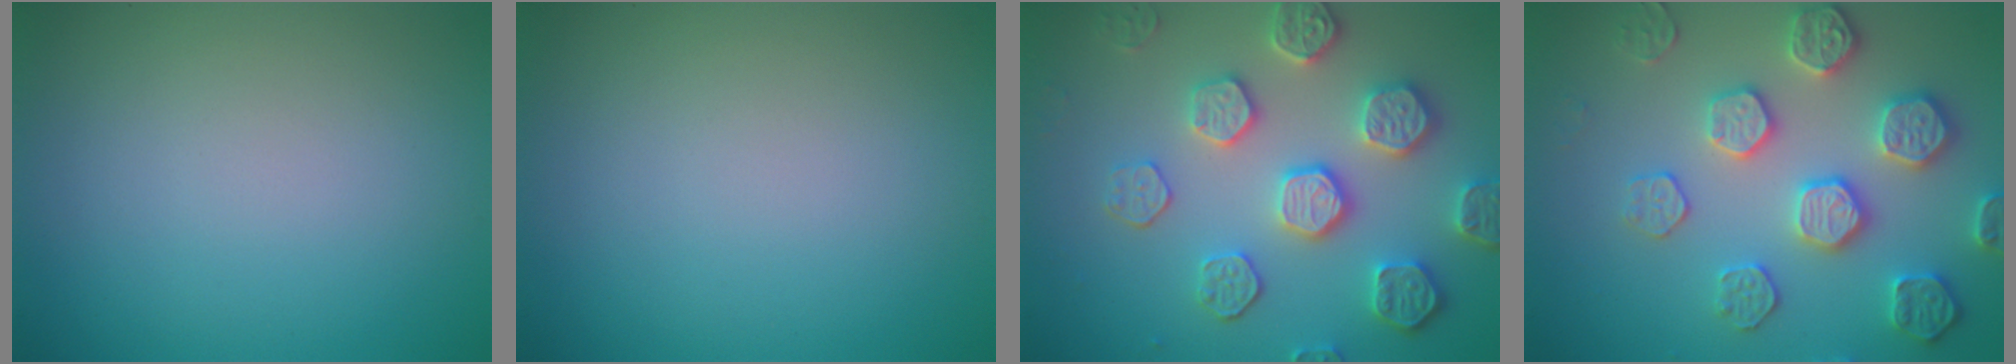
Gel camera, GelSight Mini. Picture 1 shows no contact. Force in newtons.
{"total": 0.0}
{"total": 5.6, "press": 5.1, "slide": 2.2}
{"total": 5.1, "press": 4.9, "slide": 1.4}